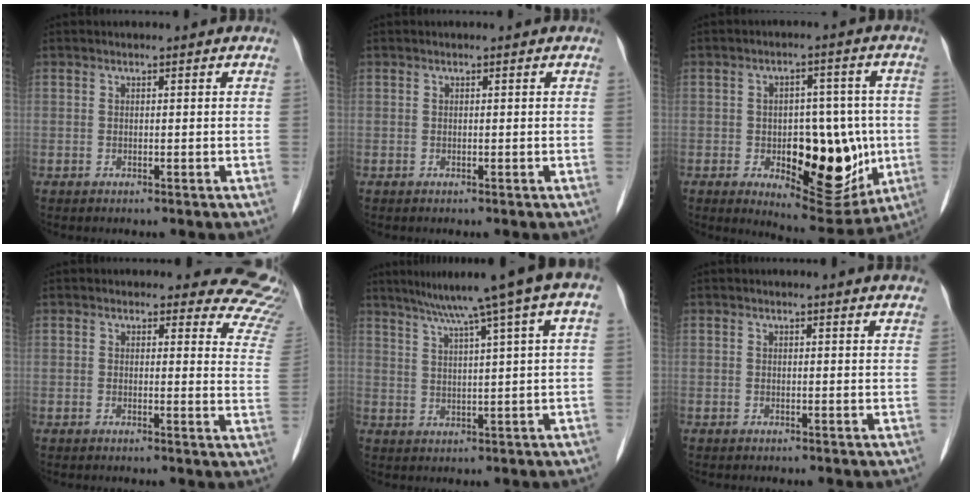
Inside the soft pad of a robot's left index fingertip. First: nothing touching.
{"total": 0.0}
{"total": 14.9, "force": [-3.1, 6.9, 12.8], "torque": [-0.157, 0.003, -0.025]}
{"total": 10.0, "force": [9.7, 2.6, -0.3], "torque": [0.056, -0.083, 0.053]}
{"total": 11.4, "force": [6.9, -1.0, 9.0], "torque": [-0.136, 0.034, 0.098]}
{"total": 3.8, "force": [3.6, 0.2, 1.0], "torque": [-0.017, 0.000, 0.023]}